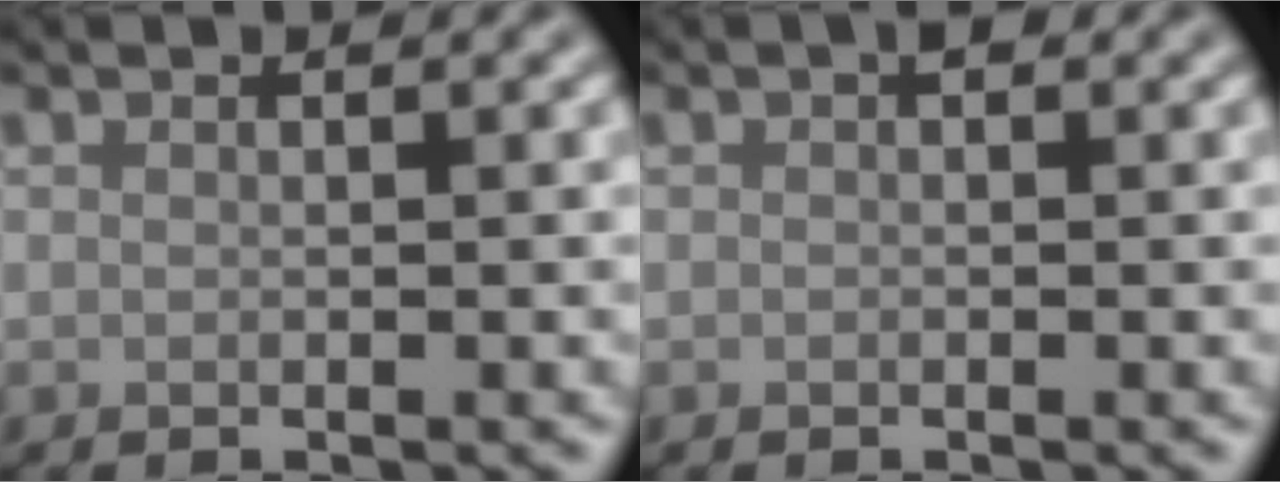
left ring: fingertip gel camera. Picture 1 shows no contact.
{"total": 0.6, "force": [0.2, 0.3, 0.4], "torque": [-0.004, 0.000, 0.002]}